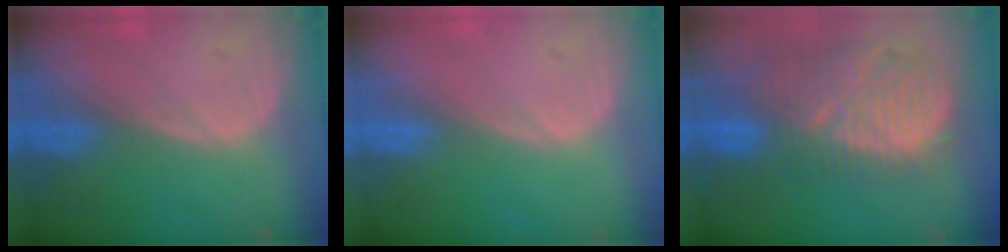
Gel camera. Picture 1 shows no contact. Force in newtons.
{"total": 0.0}
{"total": 12.3, "press": 11.3, "slide": 4.8}